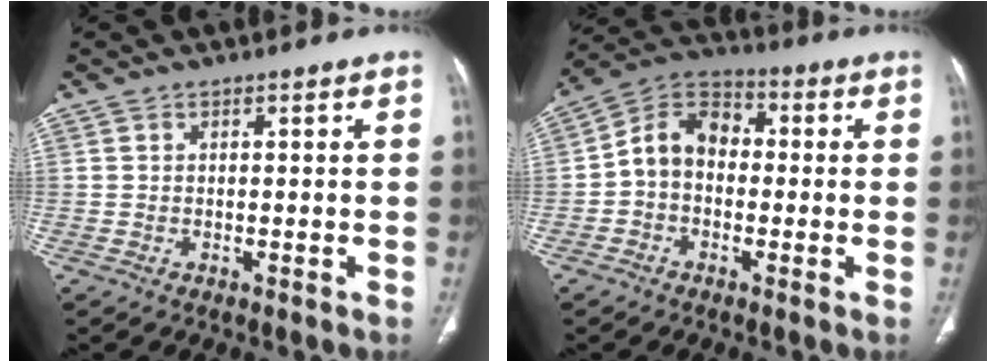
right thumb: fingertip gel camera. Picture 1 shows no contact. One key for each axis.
{"total": 9.3, "fx": -0.7, "fy": 7.2, "fz": 5.9, "tx": -0.081, "ty": 0.035, "tz": -0.030}